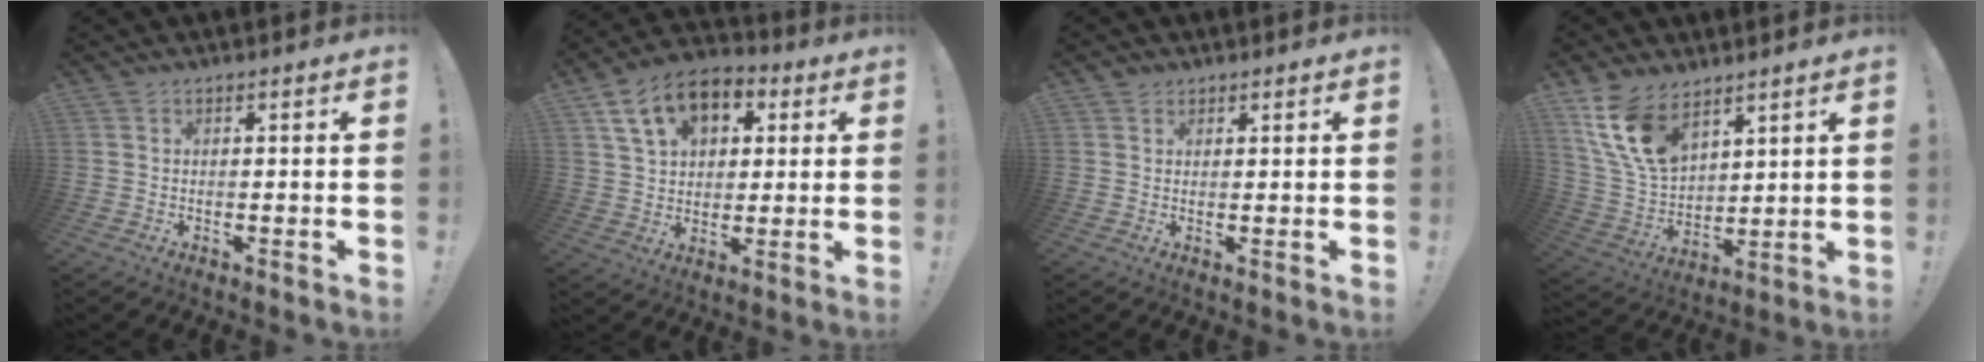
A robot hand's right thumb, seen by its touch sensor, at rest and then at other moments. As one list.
[{"total": 14.4, "force": [6.1, 10.1, 8.3], "torque": [-0.128, -0.015, 0.115]}, {"total": 1.7, "force": [1.2, 1.2, 0.2], "torque": [-0.004, 0.001, 0.022]}, {"total": 14.8, "force": [8.9, 8.6, 8.1], "torque": [-0.172, -0.048, 0.173]}]